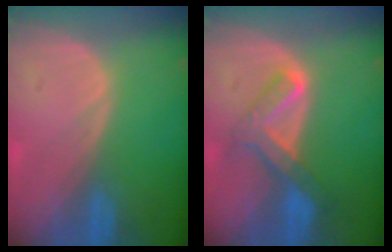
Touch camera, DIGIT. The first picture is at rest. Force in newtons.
{"total": 6.5, "press": 5.9, "slide": 2.6}